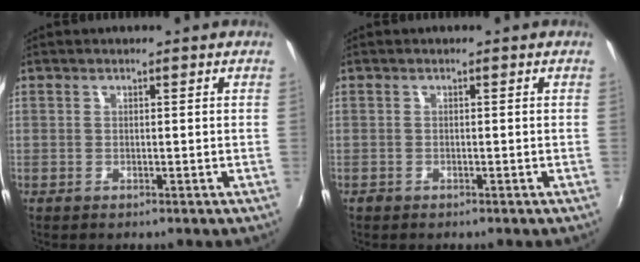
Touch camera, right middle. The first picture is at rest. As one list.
[{"total": 0.7, "force": [-0.5, 0.4, 0.0], "torque": [-0.003, -0.002, -0.011]}]